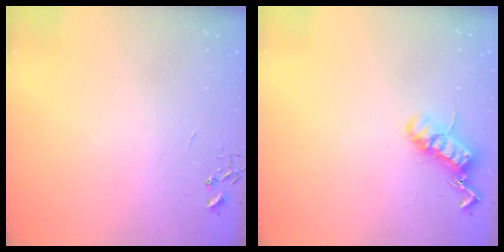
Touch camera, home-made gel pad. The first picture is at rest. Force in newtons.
{"total": 13.3, "press": 13.3, "slide": 0.3}